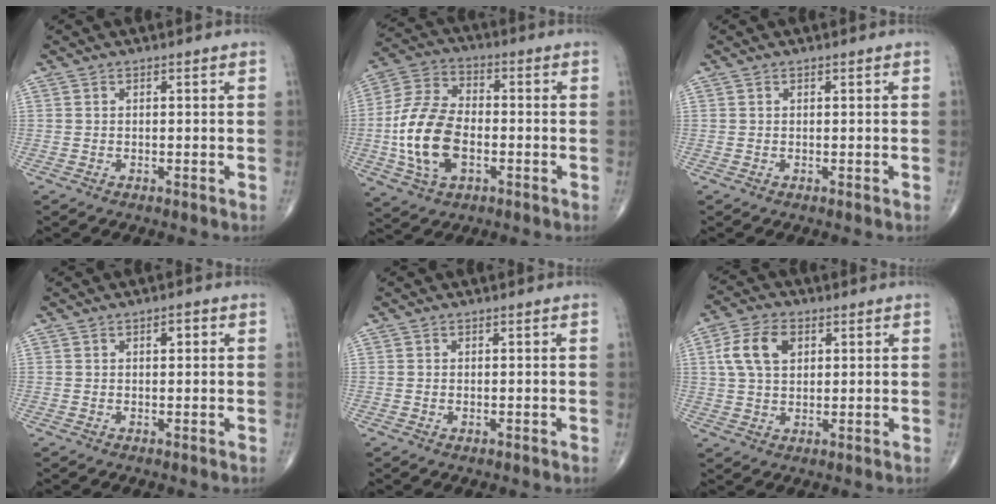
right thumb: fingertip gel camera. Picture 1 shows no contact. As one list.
[{"total": 15.1, "force": [-2.8, 9.0, 11.7], "torque": [-0.233, 0.018, -0.054]}, {"total": 0.0}, {"total": 1.8, "force": [0.6, 0.9, 1.4], "torque": [-0.016, 0.001, 0.008]}, {"total": 0.5, "force": [0.0, 0.4, 0.4], "torque": [-0.009, -0.002, 0.002]}, {"total": 8.7, "force": [2.6, 5.6, 6.0], "torque": [-0.110, 0.006, 0.047]}]